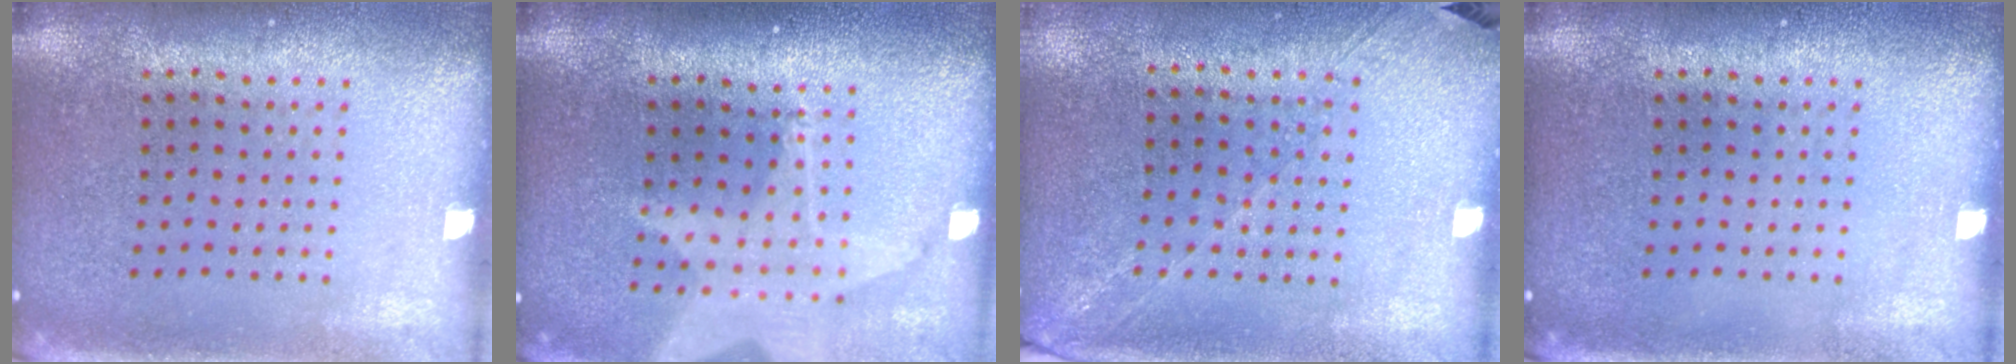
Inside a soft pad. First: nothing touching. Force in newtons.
{"total": 2.0, "press": 1.6, "slide": 1.3}
{"total": 1.2, "press": 1.1, "slide": 0.6}
{"total": 0.0}